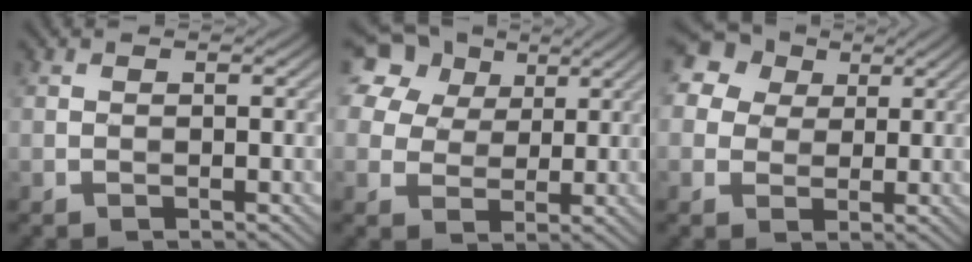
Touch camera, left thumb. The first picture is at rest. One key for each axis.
{"total": 14.5, "fx": 7.9, "fy": 10.1, "fz": 6.7, "tx": -0.196, "ty": 0.042, "tz": 0.159}
{"total": 11.4, "fx": 5.5, "fy": 8.9, "fz": 4.6, "tx": -0.154, "ty": 0.031, "tz": 0.094}